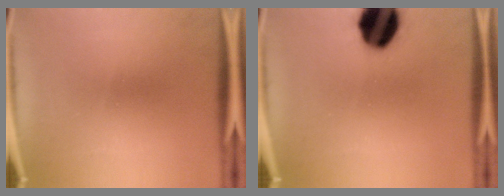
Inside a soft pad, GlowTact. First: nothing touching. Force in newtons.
{"total": 15.8}